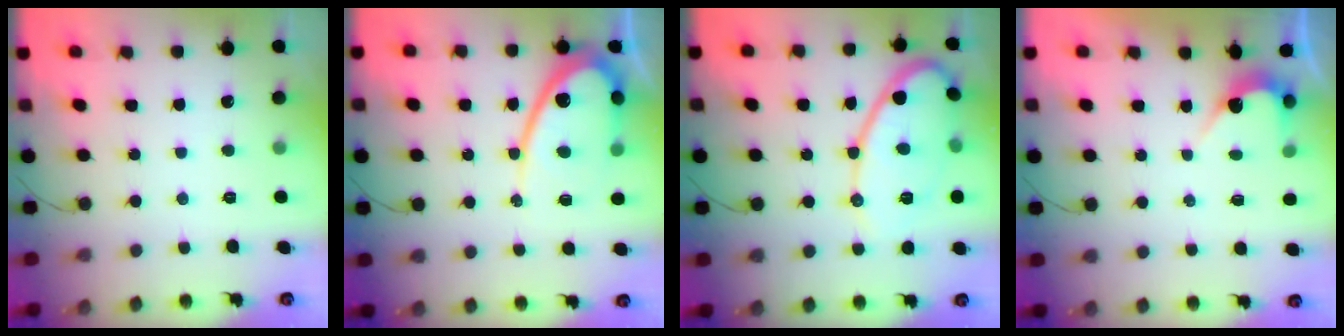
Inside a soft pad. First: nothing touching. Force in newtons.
{"total": 13.9, "press": 13.8, "slide": 1.5}
{"total": 13.7, "press": 13.7, "slide": 0.7}
{"total": 3.6, "press": 3.6, "slide": 0.3}